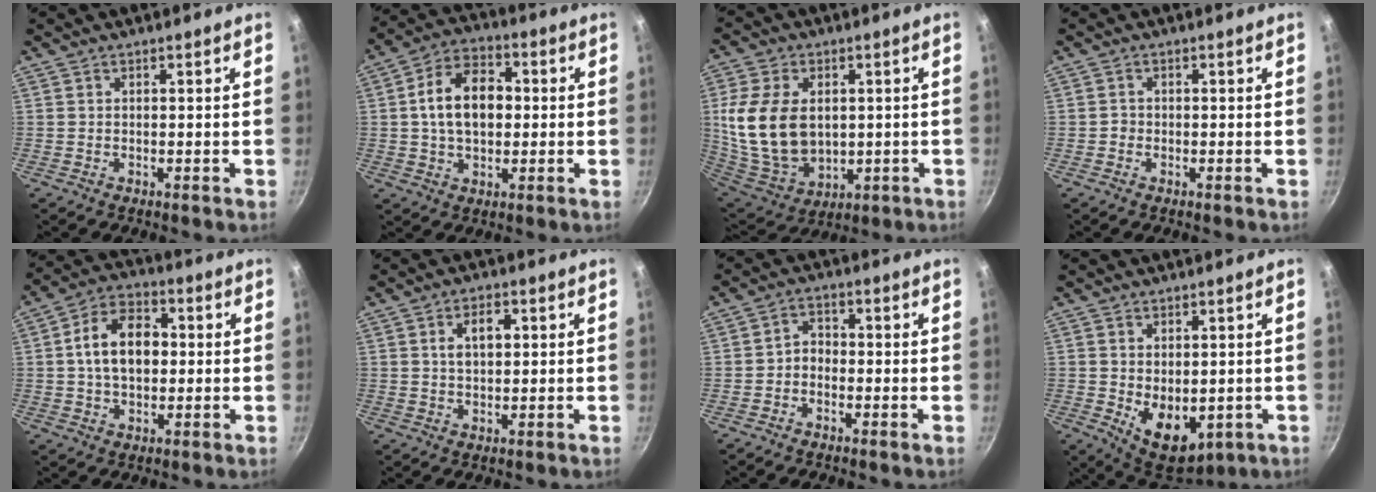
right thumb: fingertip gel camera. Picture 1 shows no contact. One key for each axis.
{"total": 12.6, "fx": 0.8, "fy": 8.4, "fz": 9.3, "tx": -0.128, "ty": 0.024, "tz": 0.003}
{"total": 18.5, "fx": 1.6, "fy": 12.8, "fz": 13.2, "tx": -0.246, "ty": -0.013, "tz": 0.050}
{"total": 0.9, "fx": -0.4, "fy": 0.7, "fz": 0.1, "tx": 0.000, "ty": 0.003, "tz": -0.010}
{"total": 11.8, "fx": 0.8, "fy": 7.9, "fz": 8.8, "tx": -0.118, "ty": 0.025, "tz": 0.001}
{"total": 5.1, "fx": 1.1, "fy": 3.1, "fz": 4.0, "tx": -0.053, "ty": 0.006, "tz": 0.018}
{"total": 2.9, "fx": -1.4, "fy": 2.2, "fz": 1.4, "tx": -0.011, "ty": 0.021, "tz": -0.031}
{"total": 9.8, "fx": -1.3, "fy": 6.4, "fz": 7.3, "tx": -0.088, "ty": -0.017, "tz": 0.001}